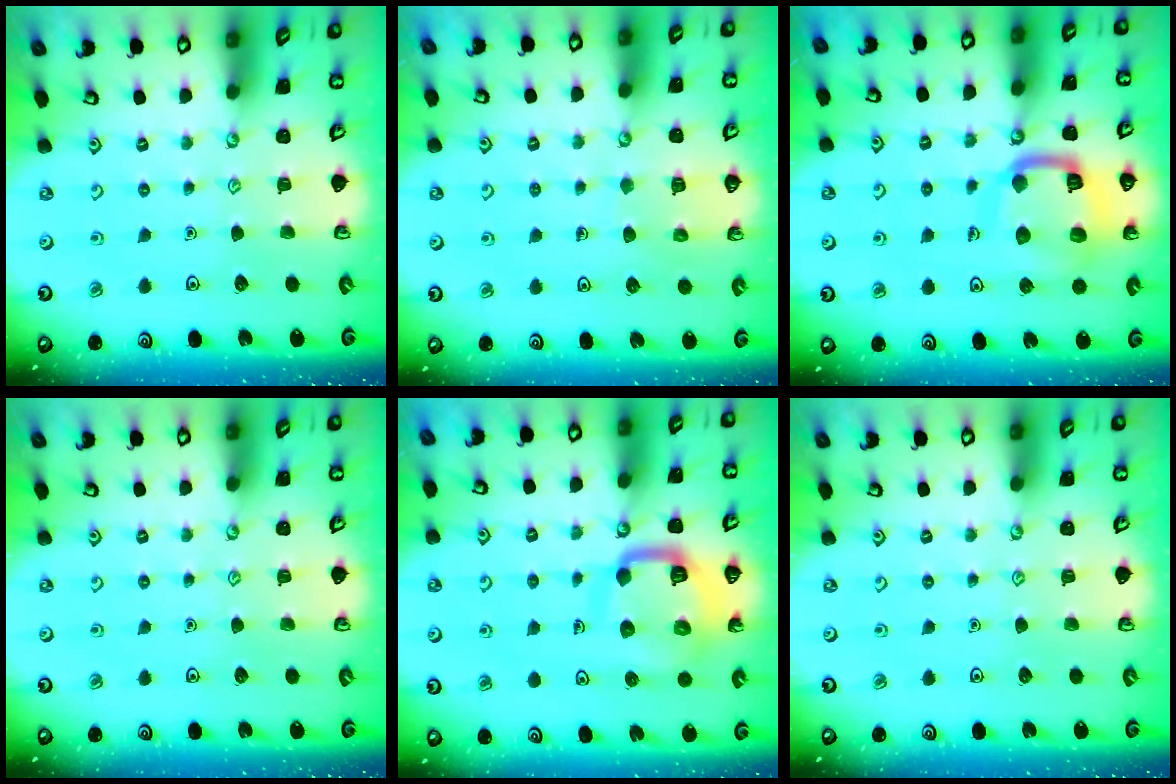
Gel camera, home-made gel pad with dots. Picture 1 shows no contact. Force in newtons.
{"total": 5.6, "press": 5.6, "slide": 0.4}
{"total": 15.9, "press": 15.8, "slide": 1.7}
{"total": 0.0}
{"total": 13.2, "press": 13.1, "slide": 1.6}
{"total": 0.0}